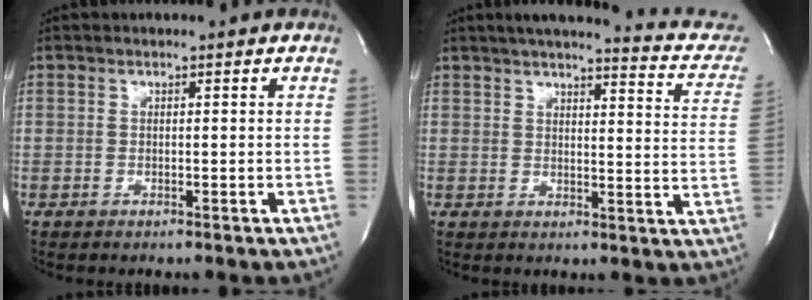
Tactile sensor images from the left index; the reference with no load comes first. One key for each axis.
{"total": 16.6, "fx": 13.7, "fy": 3.1, "fz": 8.9, "tx": -0.106, "ty": -0.011, "tz": 0.145}